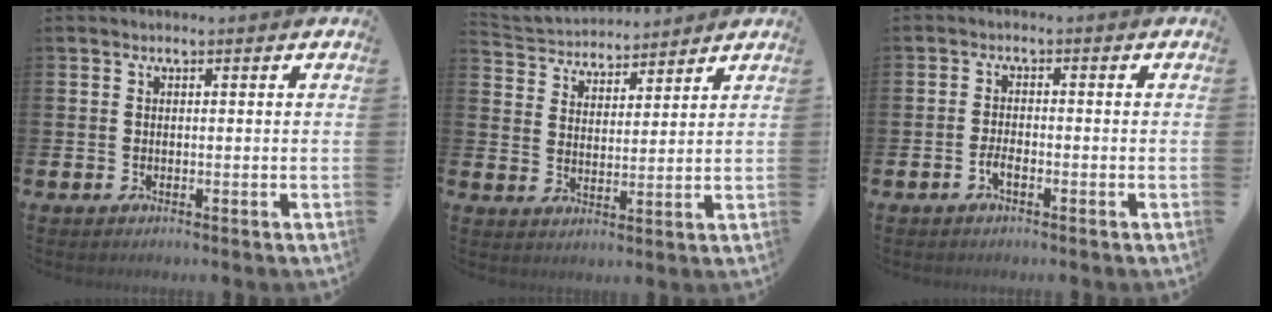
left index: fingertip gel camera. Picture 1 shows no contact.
{"total": 4.1, "force": [3.9, 1.2, -0.7], "torque": [-0.011, -0.029, 0.067]}
{"total": 1.7, "force": [-0.9, 0.7, 1.3], "torque": [-0.031, 0.003, -0.017]}